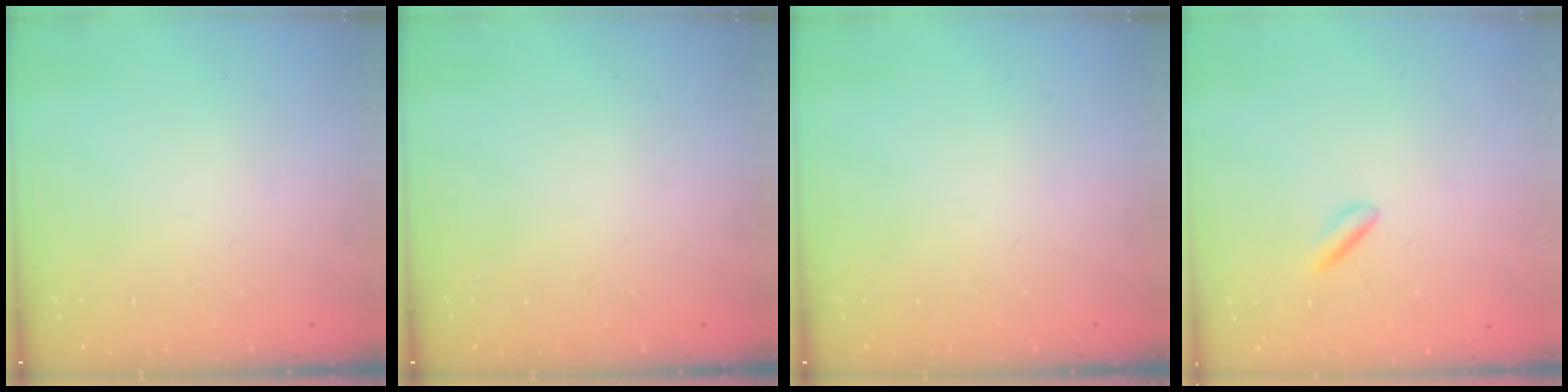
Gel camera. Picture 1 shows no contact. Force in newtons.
{"total": 0.0}
{"total": 0.0}
{"total": 2.2, "press": 2.0, "slide": 1.0}